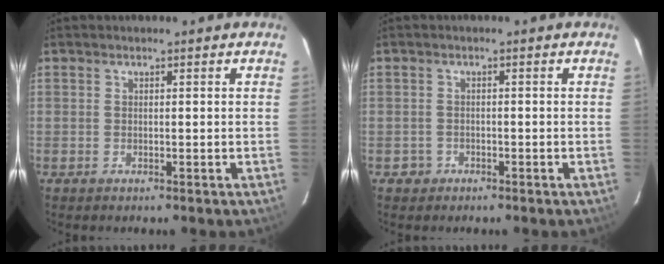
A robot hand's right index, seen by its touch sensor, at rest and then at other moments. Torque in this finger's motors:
{"motor_torque": [-0.15, 0.05, -0.44, -0.21]}